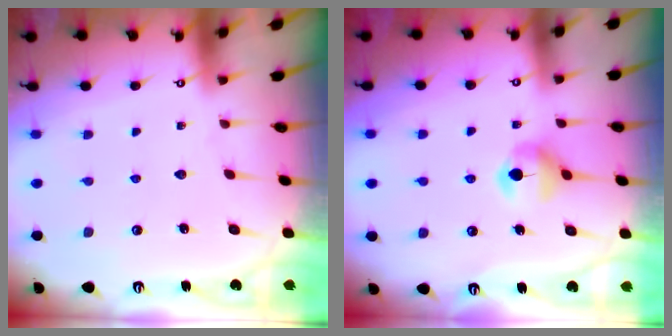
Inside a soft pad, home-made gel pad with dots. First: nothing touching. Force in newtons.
{"total": 6.0, "press": 5.9, "slide": 0.6}